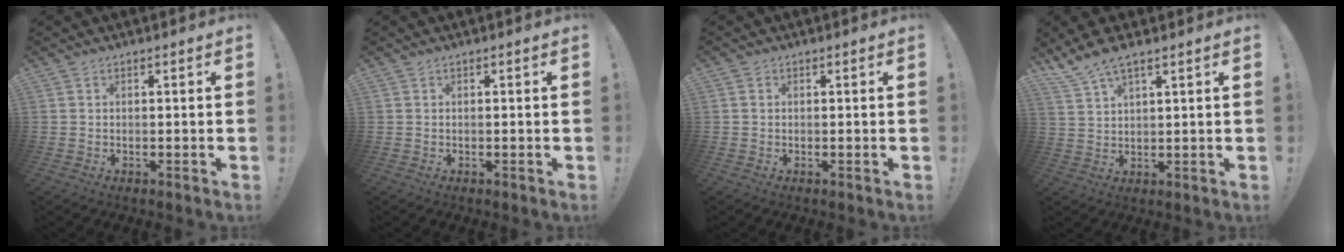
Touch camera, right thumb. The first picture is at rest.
{"total": 0.0}
{"total": 0.7, "force": [0.1, 0.7, 0.2], "torque": [-0.006, 0.005, 0.003]}
{"total": 6.5, "force": [5.3, 1.2, 3.6], "torque": [-0.074, -0.025, 0.099]}